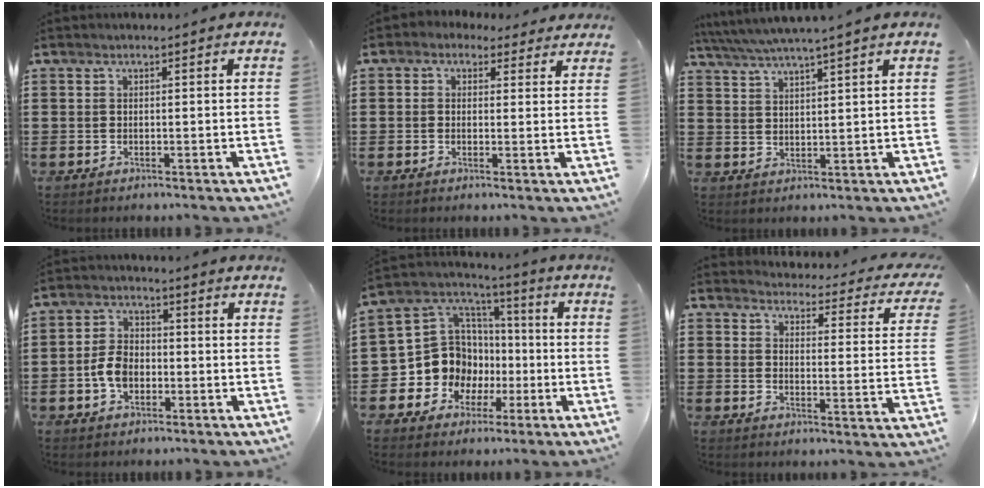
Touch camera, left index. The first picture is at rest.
{"total": 2.0, "force": [1.2, 1.4, 0.7], "torque": [-0.020, 0.007, 0.021]}
{"total": 4.2, "force": [3.7, -0.7, 1.9], "torque": [-0.047, -0.017, 0.065]}
{"total": 5.0, "force": [-1.4, 3.3, 3.4], "torque": [-0.092, 0.000, -0.034]}
{"total": 12.2, "force": [-2.7, 11.2, 4.1], "torque": [-0.129, 0.005, -0.038]}
{"total": 3.5, "force": [3.4, 0.2, 0.8], "torque": [-0.030, -0.033, 0.051]}